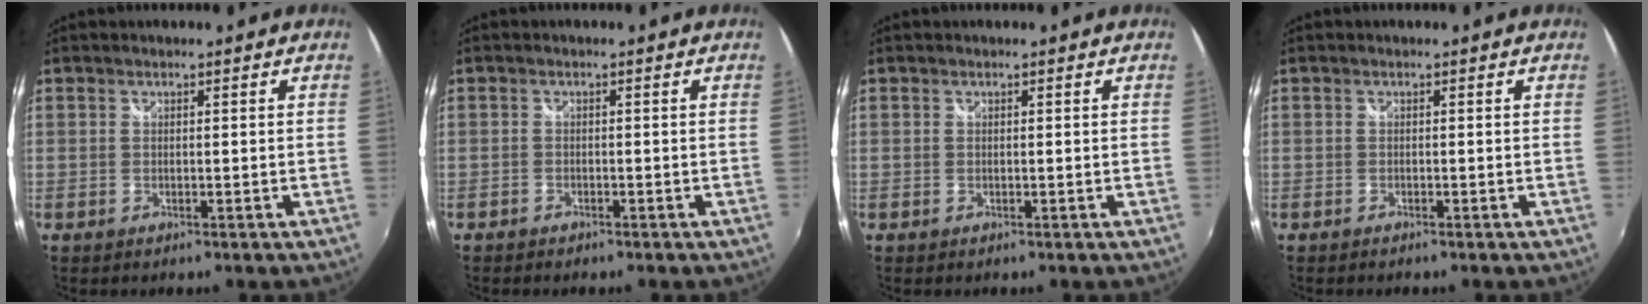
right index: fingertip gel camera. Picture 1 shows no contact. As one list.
[{"total": 1.3, "force": [-1.1, 0.6, 0.2], "torque": [-0.008, 0.000, -0.020]}, {"total": 0.0}, {"total": 0.6, "force": [-0.5, 0.0, 0.2], "torque": [-0.005, -0.002, -0.010]}]